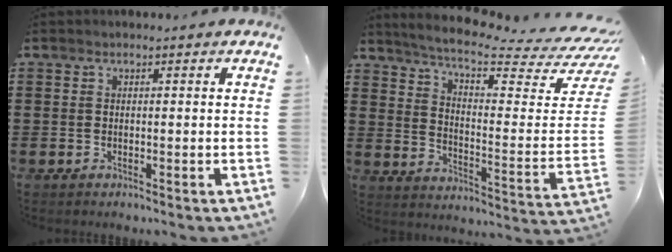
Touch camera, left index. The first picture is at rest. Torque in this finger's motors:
{"motor_torque": [1.20, -0.94, 0.66, 0.10]}